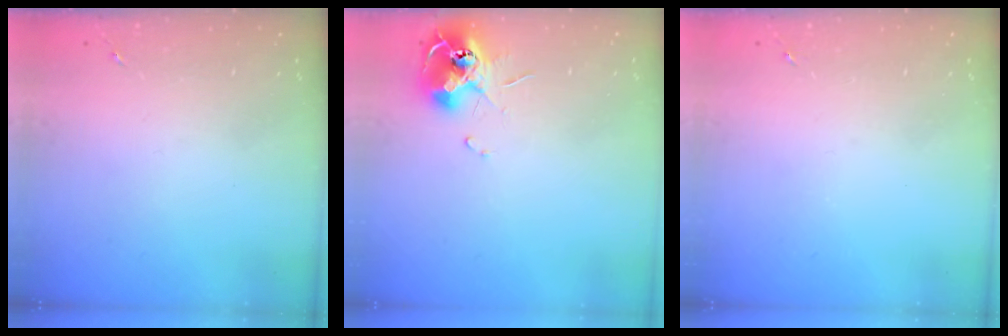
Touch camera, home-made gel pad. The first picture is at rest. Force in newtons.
{"total": 11.7, "press": 11.7, "slide": 0.9}
{"total": 0.0}